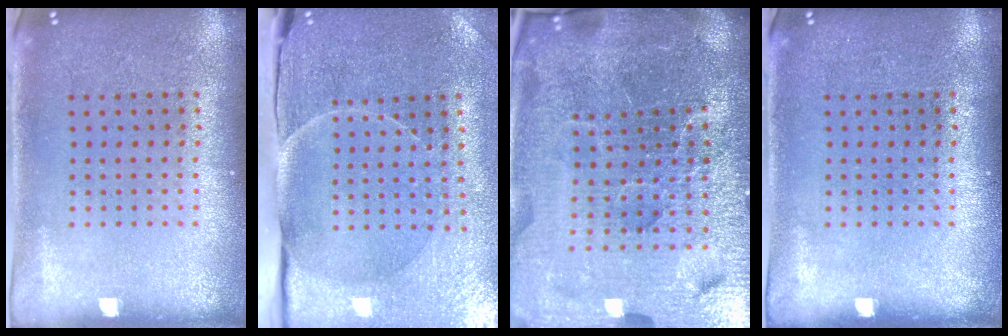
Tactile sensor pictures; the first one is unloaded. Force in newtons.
{"total": 3.8, "press": 3.6, "slide": 1.3}
{"total": 7.0, "press": 6.1, "slide": 3.4}
{"total": 0.0}